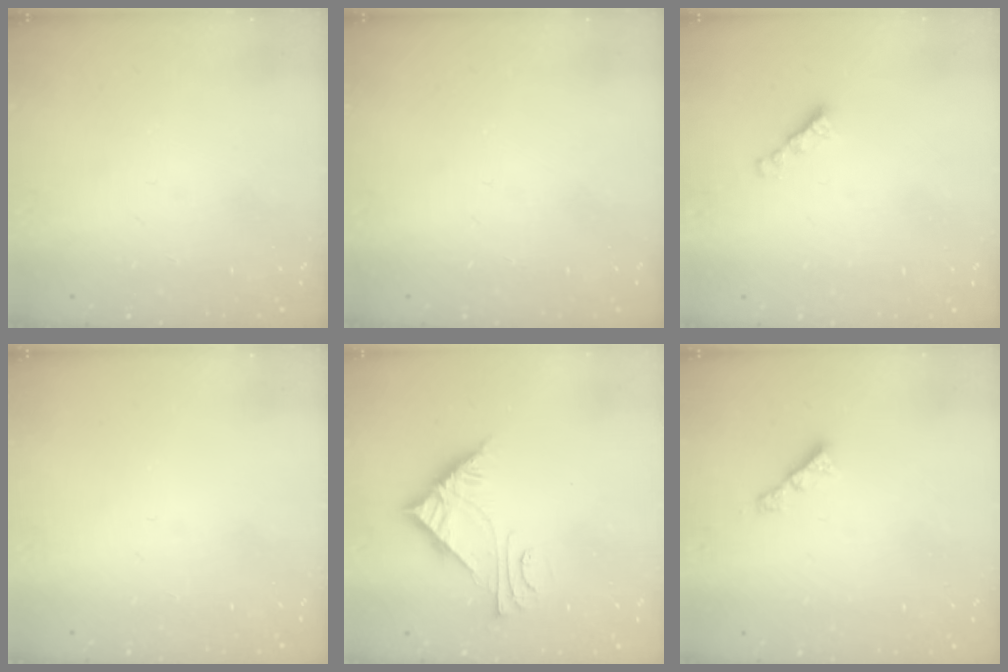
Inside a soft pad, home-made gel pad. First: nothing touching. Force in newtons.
{"total": 0.0}
{"total": 2.7, "press": 2.6, "slide": 0.7}
{"total": 0.0}
{"total": 6.9, "press": 6.8, "slide": 0.5}
{"total": 2.4, "press": 2.4, "slide": 0.3}